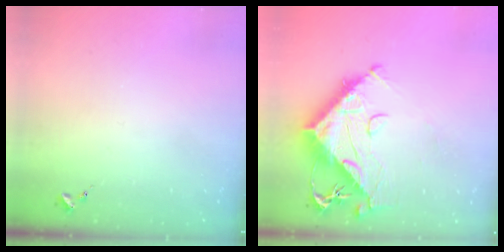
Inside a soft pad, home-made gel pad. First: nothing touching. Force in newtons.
{"total": 17.1, "press": 17.0, "slide": 1.9}